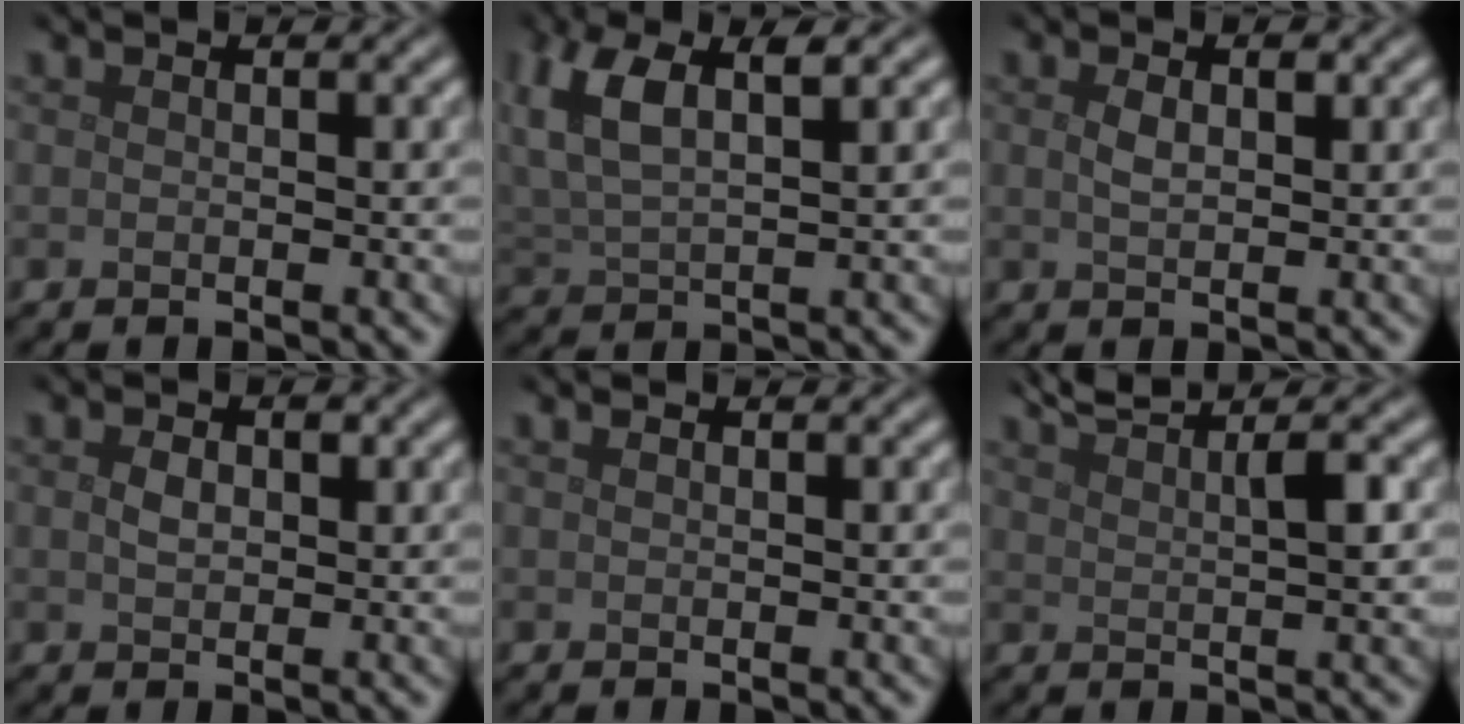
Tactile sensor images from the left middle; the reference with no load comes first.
{"total": 6.0, "force": [2.6, 2.6, 4.8], "torque": [-0.107, 0.010, 0.049]}
{"total": 1.7, "force": [0.5, 0.9, 1.3], "torque": [-0.030, -0.002, 0.009]}
{"total": 1.6, "force": [0.3, 1.1, 1.1], "torque": [-0.024, -0.001, 0.005]}
{"total": 0.0}
{"total": 4.2, "force": [2.7, 1.0, 3.0], "torque": [-0.045, 0.013, 0.049]}